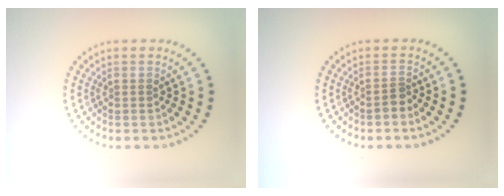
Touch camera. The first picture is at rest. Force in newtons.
{"total": 1.5, "press": 1.2, "slide": 0.9}